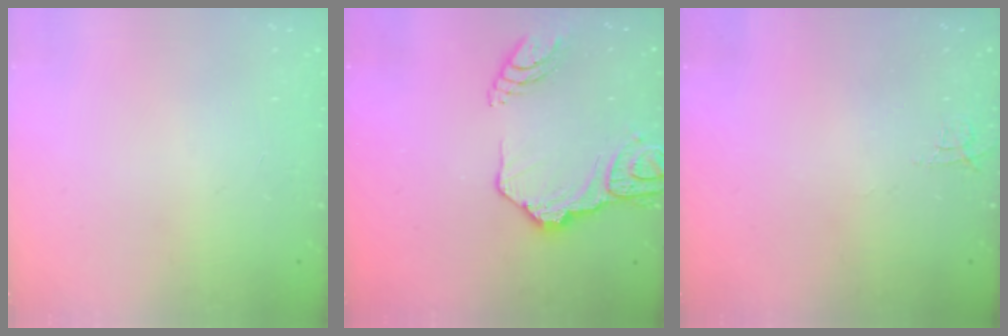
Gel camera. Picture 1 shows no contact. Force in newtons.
{"total": 15.8, "press": 15.8, "slide": 1.3}
{"total": 2.9, "press": 2.9, "slide": 0.3}